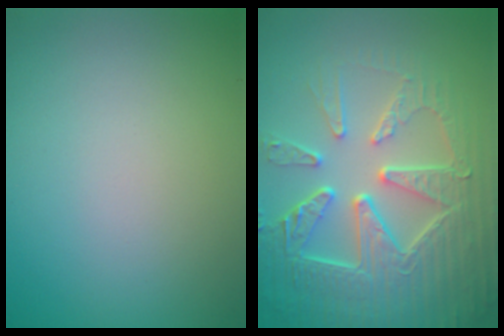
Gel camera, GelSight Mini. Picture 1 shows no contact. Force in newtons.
{"total": 9.0, "press": 6.5, "slide": 6.3}